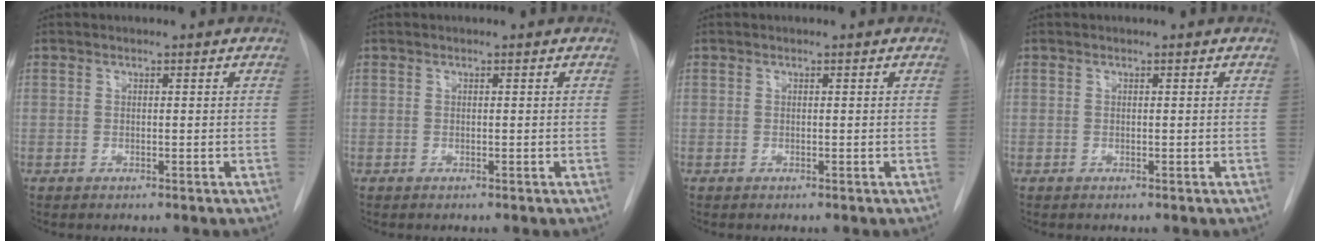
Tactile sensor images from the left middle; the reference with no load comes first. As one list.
[{"total": 0.0}, {"total": 0.0}, {"total": 0.0}]